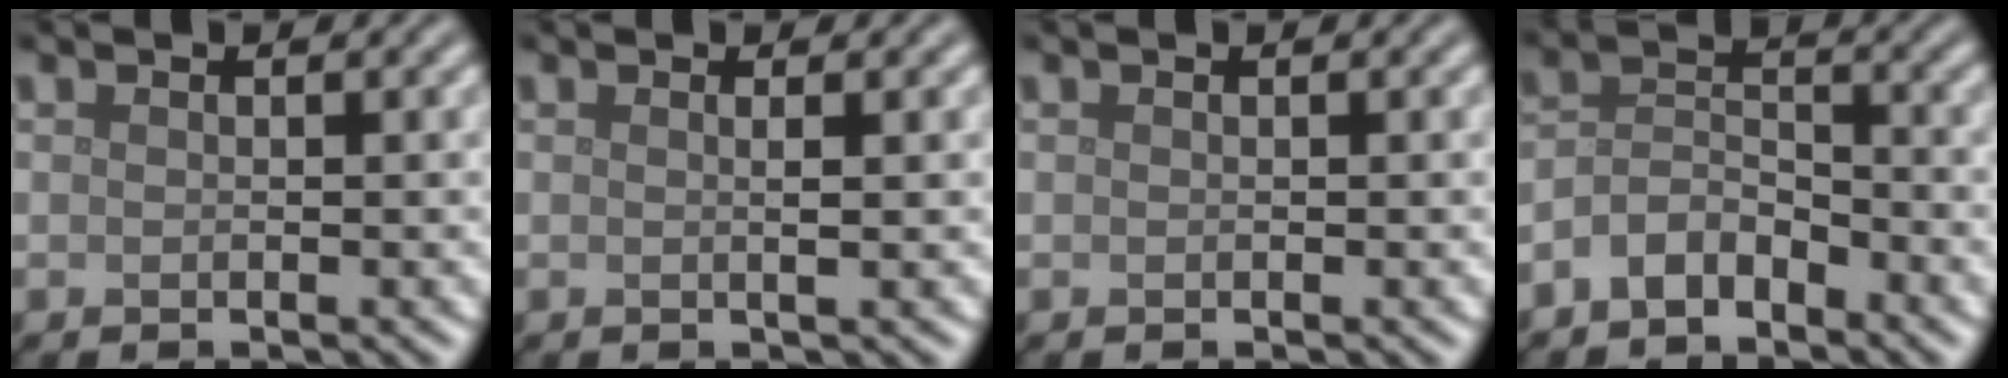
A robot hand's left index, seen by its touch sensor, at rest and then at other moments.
{"total": 1.2, "force": [0.2, 0.4, 1.2], "torque": [-0.015, 0.003, -0.002]}
{"total": 0.0}
{"total": 3.5, "force": [-2.5, 1.6, 1.8], "torque": [-0.034, 0.010, -0.056]}